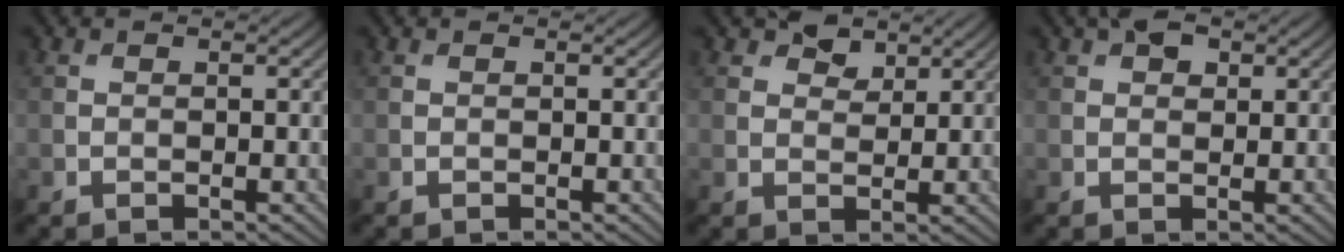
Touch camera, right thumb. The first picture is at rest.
{"total": 0.0}
{"total": 3.3, "force": [2.2, 1.9, 1.4], "torque": [-0.024, -0.001, 0.040]}
{"total": 2.4, "force": [1.3, 1.5, 1.4], "torque": [-0.023, 0.005, 0.020]}